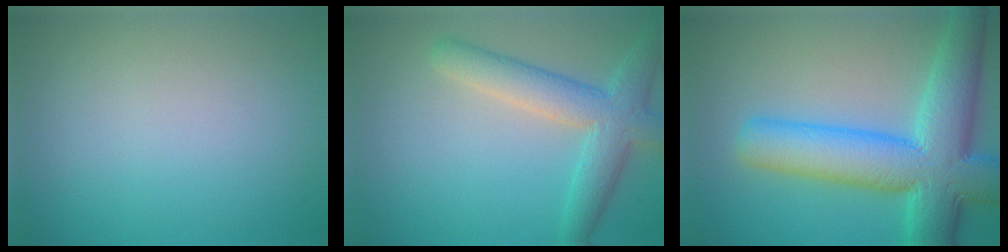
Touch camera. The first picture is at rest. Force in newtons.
{"total": 5.2, "press": 5.2, "slide": 0.2}
{"total": 10.9, "press": 10.9, "slide": 0.4}